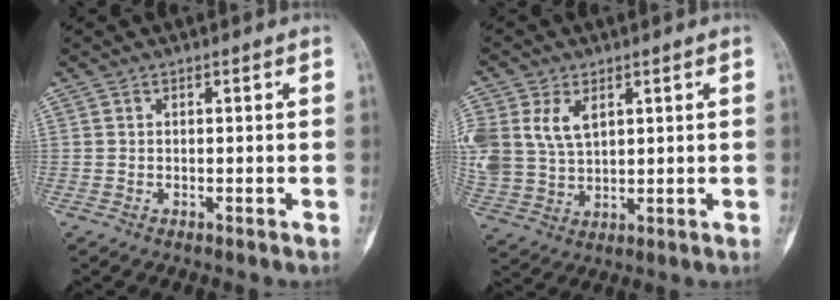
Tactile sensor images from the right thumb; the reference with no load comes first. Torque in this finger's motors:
{"motor_torque": [-0.16, 1.49, 0.42, -0.25, 0.09]}